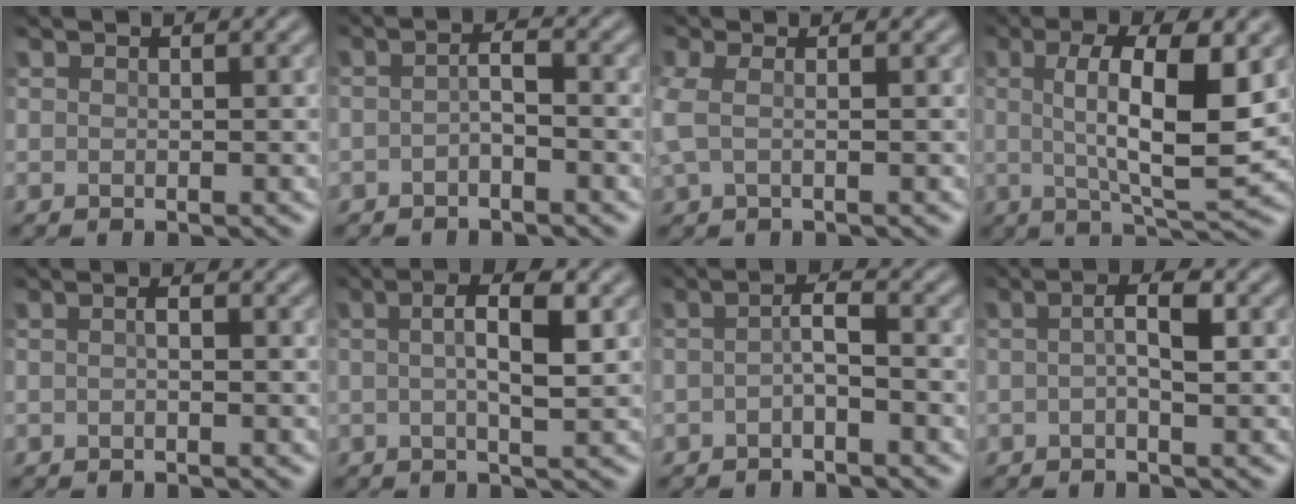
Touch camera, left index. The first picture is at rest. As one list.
[{"total": 1.7, "force": [-1.0, 0.4, 1.3], "torque": [-0.029, 0.002, -0.023]}, {"total": 2.2, "force": [-0.2, 1.0, 1.9], "torque": [-0.058, 0.004, -0.010]}, {"total": 8.8, "force": [1.1, 2.5, 8.4], "torque": [-0.133, -0.006, 0.017]}, {"total": 0.9, "force": [-0.4, 0.2, 0.7], "torque": [-0.018, 0.002, -0.009]}, {"total": 4.3, "force": [0.5, 1.1, 4.2], "torque": [-0.071, 0.006, 0.004]}, {"total": 1.9, "force": [-1.0, 0.5, 1.6], "torque": [-0.034, 0.003, -0.024]}, {"total": 2.6, "force": [-0.2, 0.6, 2.5], "torque": [-0.046, 0.008, -0.011]}]